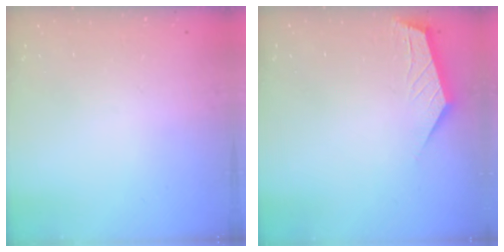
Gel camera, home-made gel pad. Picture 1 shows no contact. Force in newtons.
{"total": 2.8, "press": 2.8, "slide": 0.4}